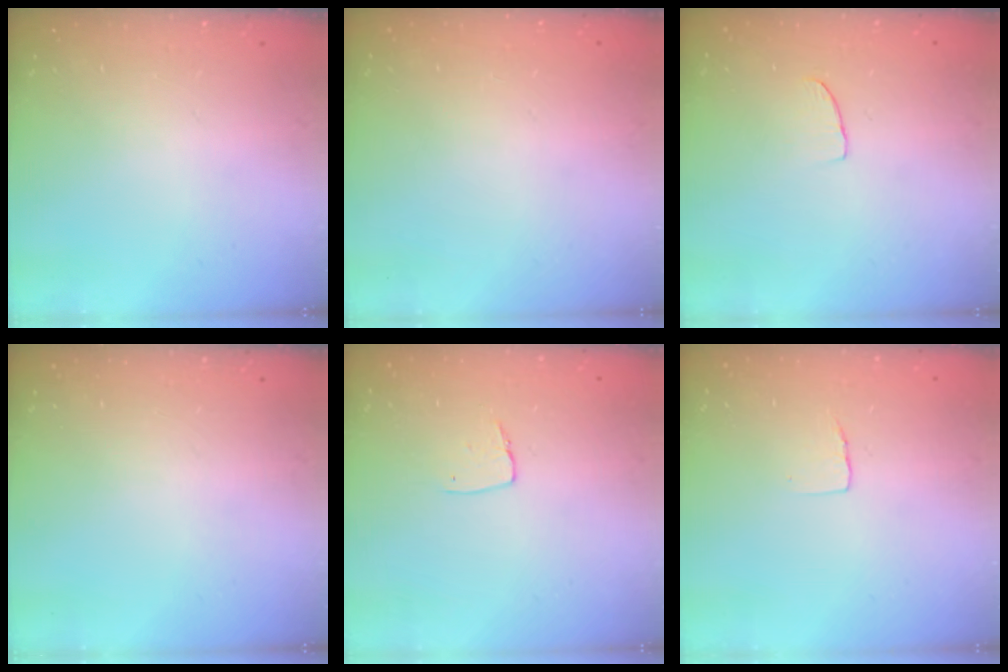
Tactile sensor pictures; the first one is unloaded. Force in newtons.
{"total": 0.0}
{"total": 3.1, "press": 3.1, "slide": 0.2}
{"total": 0.0}
{"total": 4.9, "press": 4.8, "slide": 0.3}
{"total": 4.0, "press": 4.0, "slide": 0.2}